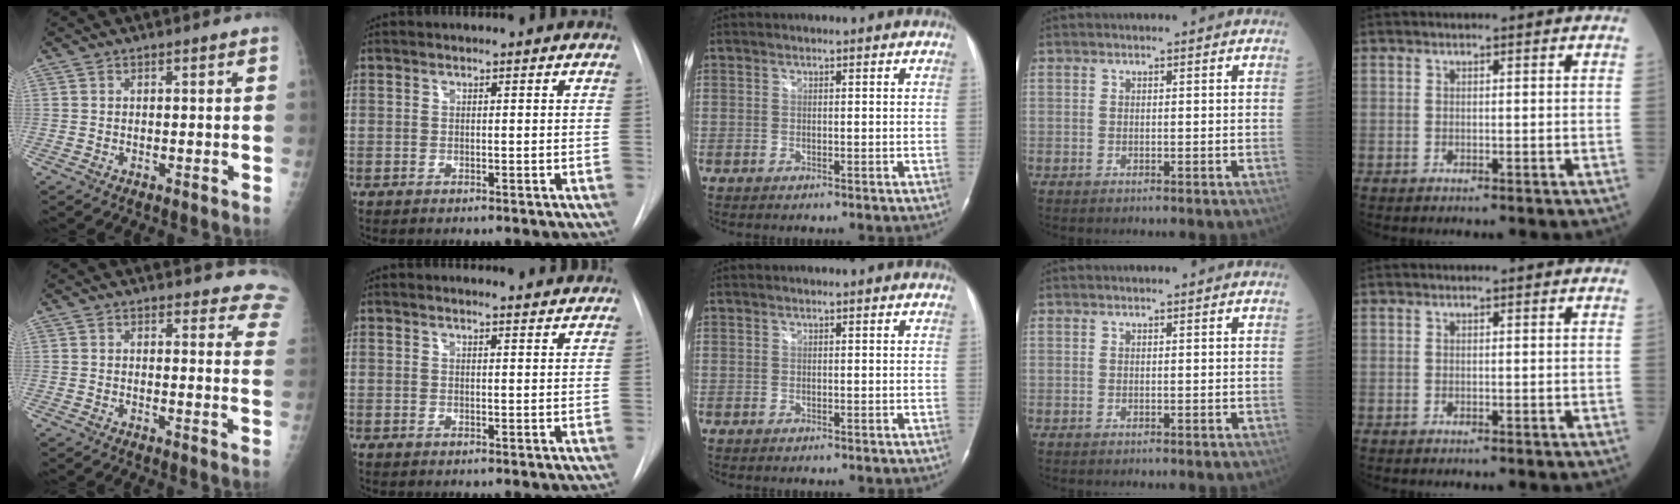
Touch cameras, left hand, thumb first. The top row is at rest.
{"thumb": {"total": 11.2, "force": [10.4, 3.8, 1.7], "torque": [0.041, -0.070, 0.075]}, "index": {"total": 6.3, "force": [6.2, 0.6, 0.8], "torque": [-0.007, 0.005, 0.058]}}